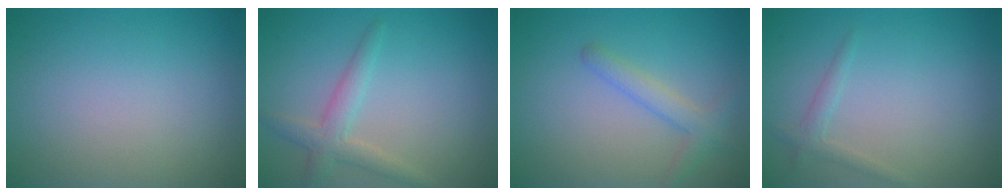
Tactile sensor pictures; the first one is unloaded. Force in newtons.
{"total": 2.6, "press": 2.6, "slide": 0.1}
{"total": 2.2, "press": 2.2, "slide": 0.1}
{"total": 1.2, "press": 1.2, "slide": 0.1}